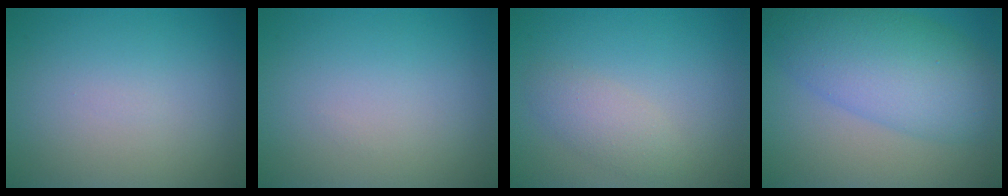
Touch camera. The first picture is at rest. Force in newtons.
{"total": 0.0}
{"total": 2.2, "press": 2.2, "slide": 0.0}
{"total": 8.5, "press": 8.5, "slide": 0.2}